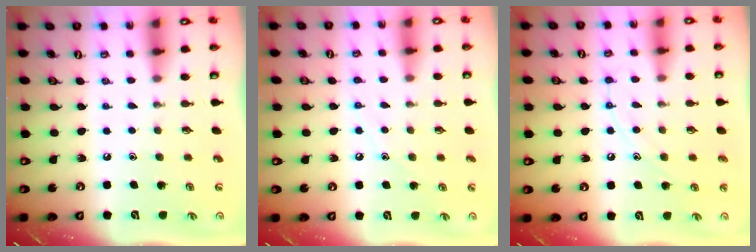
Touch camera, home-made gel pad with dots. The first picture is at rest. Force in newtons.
{"total": 5.9, "press": 5.8, "slide": 0.8}
{"total": 9.0, "press": 9.0, "slide": 0.8}